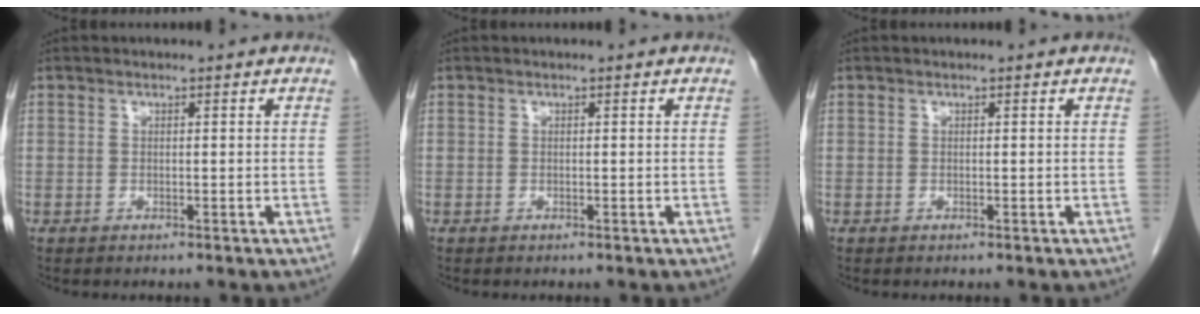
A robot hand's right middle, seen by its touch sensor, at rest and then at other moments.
{"total": 0.0}
{"total": 0.0}